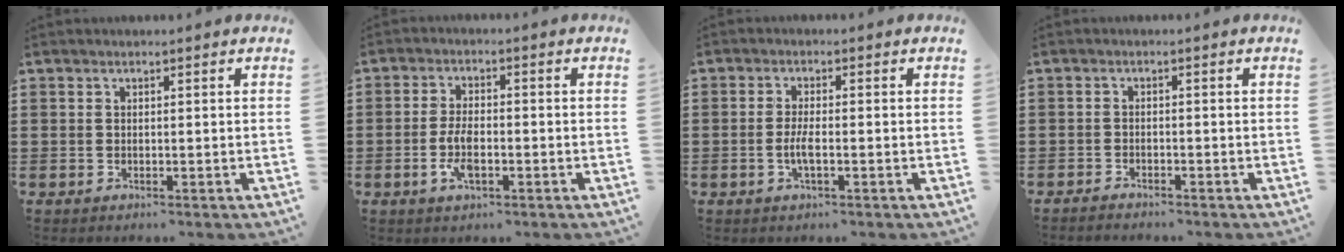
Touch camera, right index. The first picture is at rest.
{"total": 4.8, "force": [-1.5, 2.0, 4.1], "torque": [-0.092, 0.001, -0.033]}
{"total": 2.9, "force": [-0.8, 0.6, 2.7], "torque": [-0.062, -0.005, -0.019]}
{"total": 1.4, "force": [-1.3, 0.1, -0.1], "torque": [-0.003, 0.003, -0.029]}